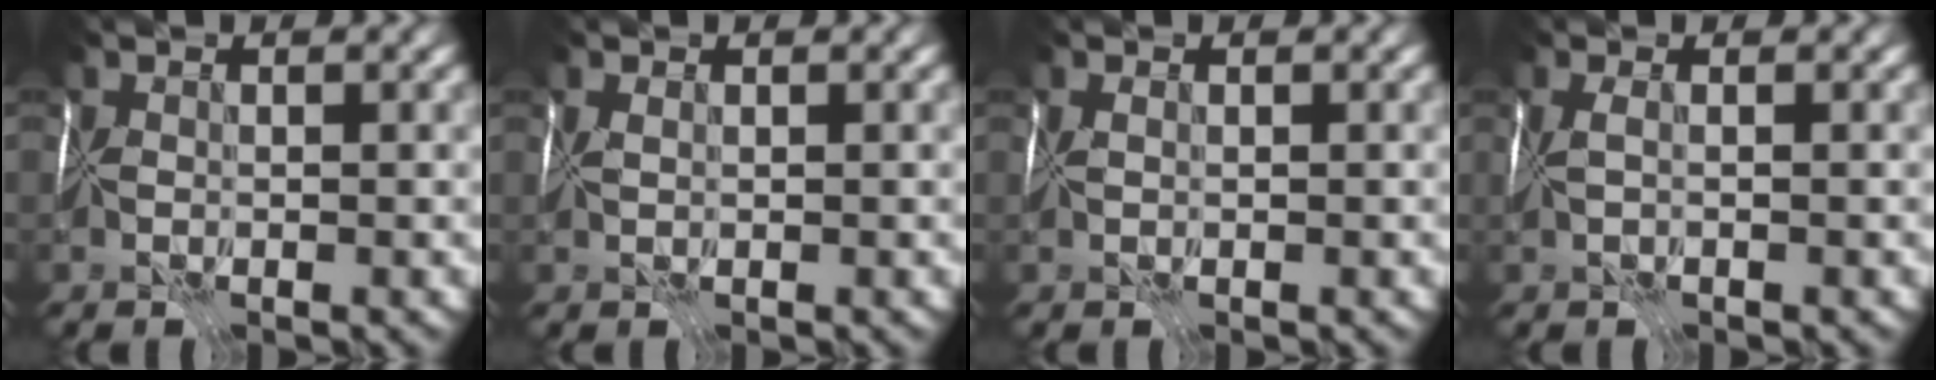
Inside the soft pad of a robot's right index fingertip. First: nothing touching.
{"total": 0.8, "force": [0.6, -0.5, -0.1], "torque": [0.005, 0.001, 0.015]}
{"total": 0.5, "force": [0.4, -0.4, 0.0], "torque": [0.003, -0.001, 0.011]}
{"total": 0.9, "force": [0.5, -0.6, 0.6], "torque": [-0.005, 0.002, 0.012]}